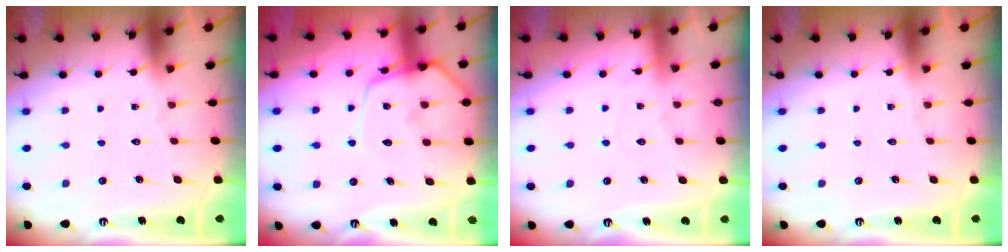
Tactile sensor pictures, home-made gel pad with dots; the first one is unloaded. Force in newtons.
{"total": 11.5, "press": 11.4, "slide": 1.1}
{"total": 4.2, "press": 4.2, "slide": 0.3}
{"total": 0.0}